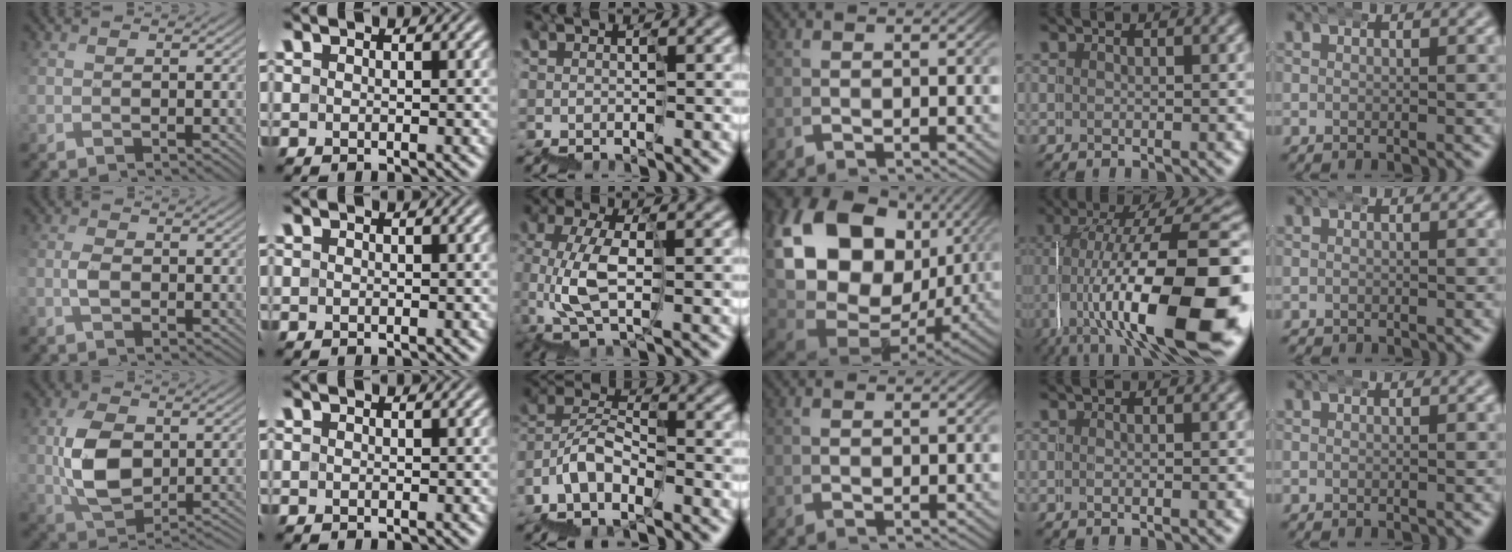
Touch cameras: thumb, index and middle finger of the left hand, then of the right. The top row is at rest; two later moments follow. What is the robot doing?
{"motion": "wrap", "object": "belt"}